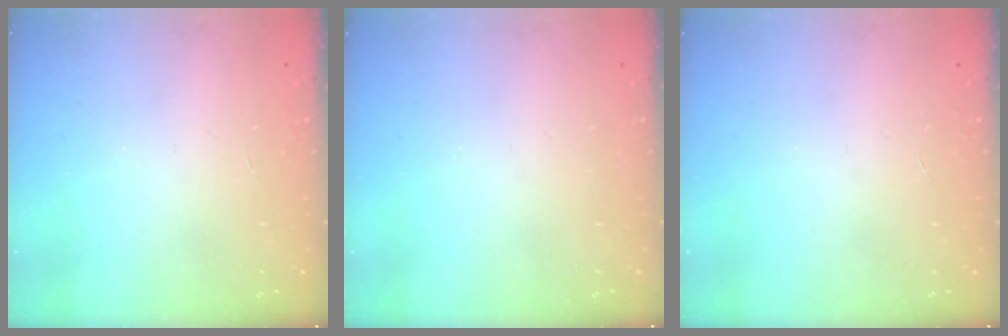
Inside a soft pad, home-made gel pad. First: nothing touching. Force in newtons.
{"total": 0.0}
{"total": 0.0}